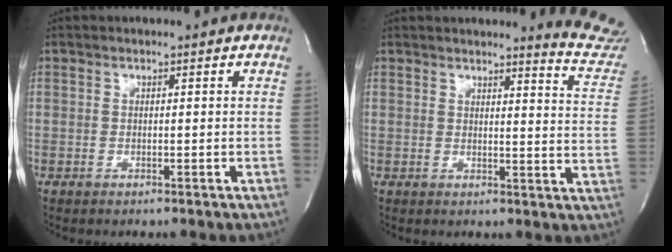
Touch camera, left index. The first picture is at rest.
{"total": 9.7, "force": [9.7, -0.6, 0.9], "torque": [0.003, -0.100, 0.080]}